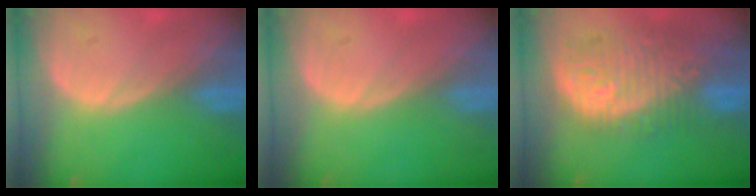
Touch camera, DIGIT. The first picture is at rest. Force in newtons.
{"total": 0.0}
{"total": 11.9, "press": 10.7, "slide": 5.3}